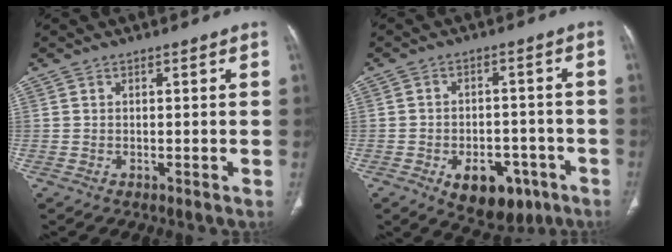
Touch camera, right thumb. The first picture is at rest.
{"total": 11.4, "force": [-5.6, 7.0, 7.0], "torque": [-0.067, 0.029, -0.067]}